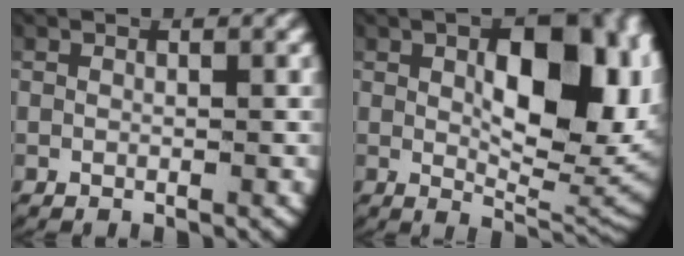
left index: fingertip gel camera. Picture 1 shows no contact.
{"total": 11.0, "force": [1.9, 5.6, 9.3], "torque": [-0.127, -0.014, 0.030]}